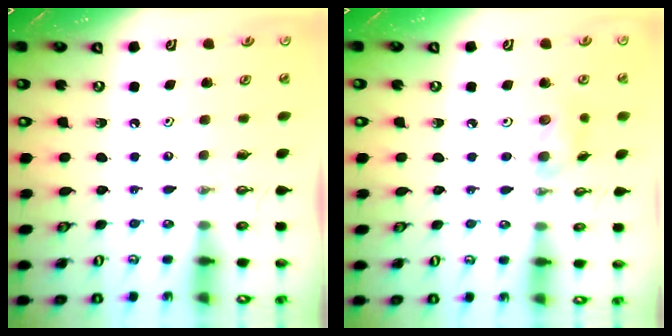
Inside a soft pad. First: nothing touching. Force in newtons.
{"total": 7.0, "press": 6.6, "slide": 2.5}